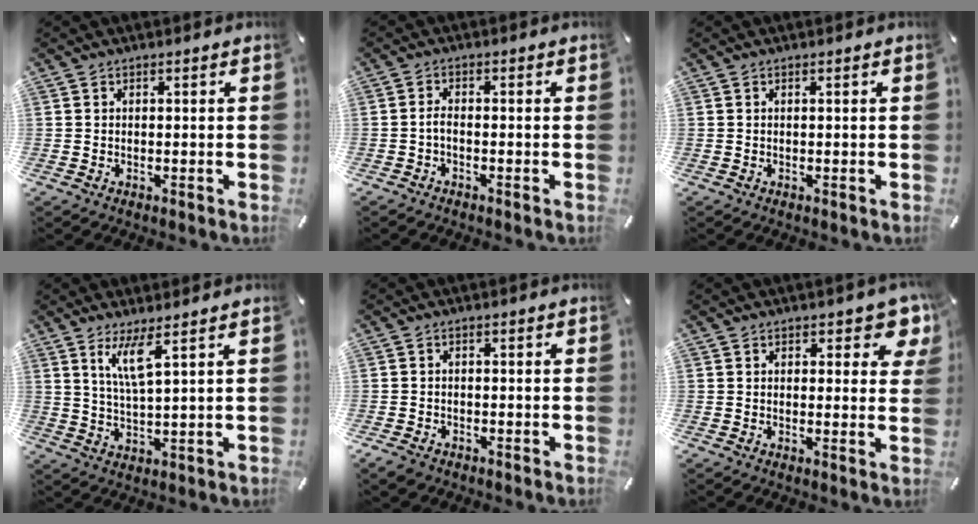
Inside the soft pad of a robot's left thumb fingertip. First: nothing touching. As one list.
[{"total": 1.8, "force": [-1.1, 0.8, 1.3], "torque": [-0.033, 0.003, -0.023]}, {"total": 0.0}, {"total": 7.1, "force": [3.9, 1.2, 5.9], "torque": [-0.117, -0.005, 0.064]}, {"total": 2.0, "force": [-1.5, 1.3, 0.4], "torque": [-0.015, 0.005, -0.032]}, {"total": 5.2, "force": [3.1, 2.9, 3.1], "torque": [-0.023, -0.015, 0.047]}]